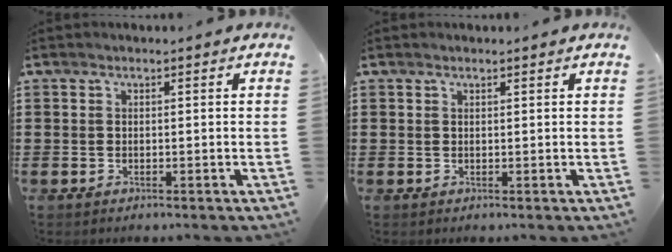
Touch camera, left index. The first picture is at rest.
{"total": 0.5, "force": [0.5, 0.1, 0.2], "torque": [-0.005, -0.001, 0.010]}